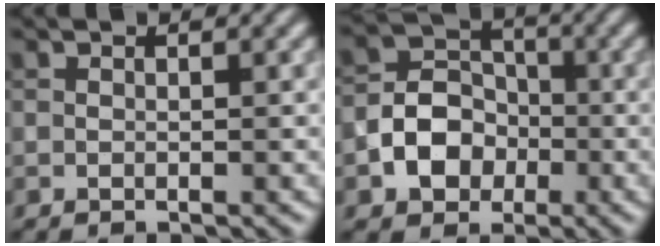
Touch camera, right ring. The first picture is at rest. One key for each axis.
{"total": 5.1, "fx": -1.7, "fy": 4.2, "fz": 2.5, "tx": -0.039, "ty": 0.004, "tz": -0.035}